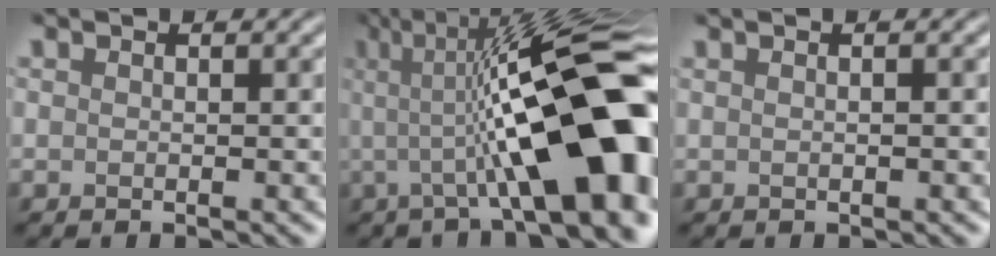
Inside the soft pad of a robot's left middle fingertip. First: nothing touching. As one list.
[{"total": 14.0, "force": [-0.3, 3.8, 13.4], "torque": [-0.169, 0.025, -0.016]}, {"total": 2.4, "force": [0.9, 1.4, 1.8], "torque": [-0.018, 0.026, -0.012]}]